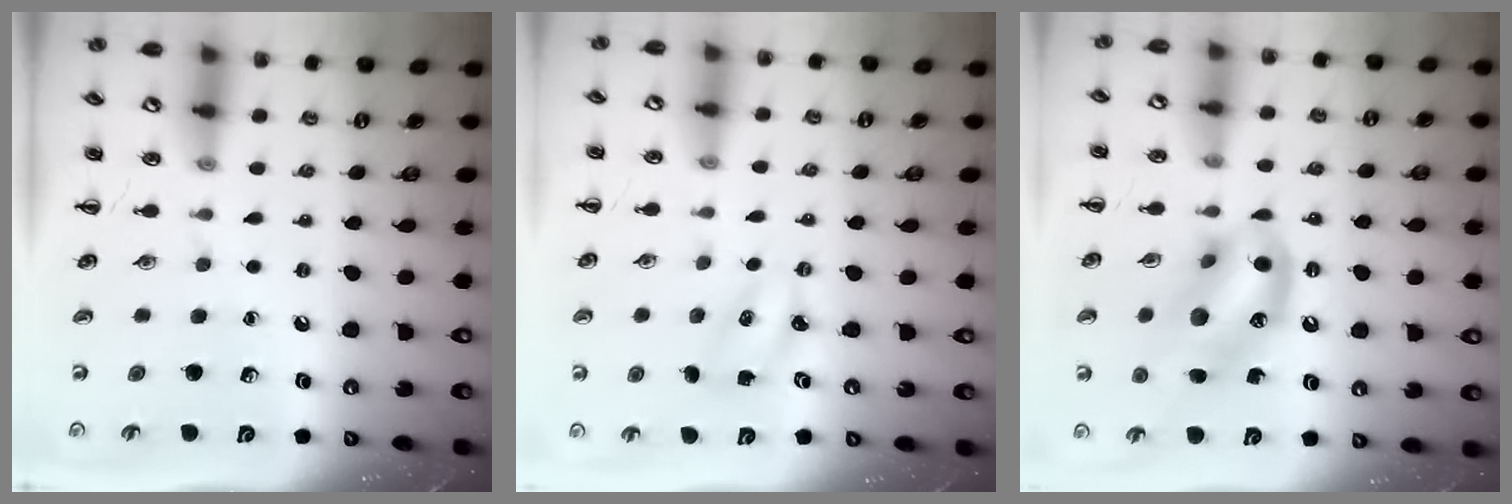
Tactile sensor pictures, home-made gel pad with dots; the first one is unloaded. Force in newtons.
{"total": 2.2, "press": 2.1, "slide": 0.6}
{"total": 13.9, "press": 13.7, "slide": 2.2}